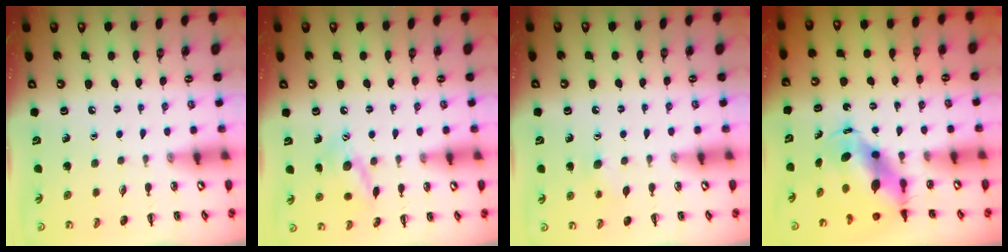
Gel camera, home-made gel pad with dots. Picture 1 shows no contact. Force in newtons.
{"total": 11.1, "press": 11.1, "slide": 0.7}
{"total": 6.0, "press": 5.8, "slide": 1.6}
{"total": 7.1, "press": 6.9, "slide": 1.8}